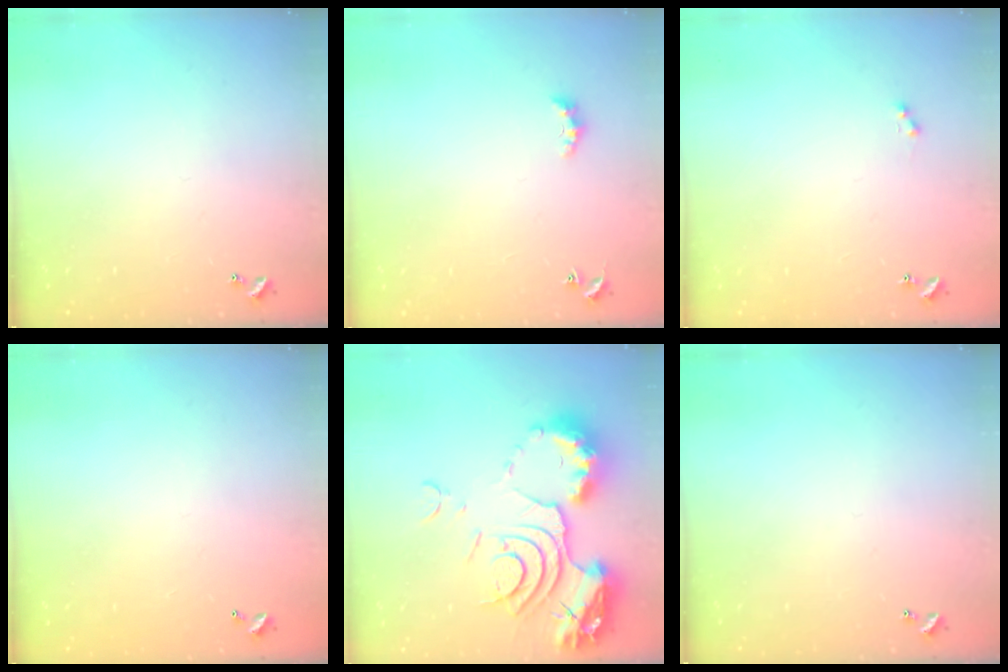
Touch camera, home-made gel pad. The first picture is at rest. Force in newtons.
{"total": 2.7, "press": 2.7, "slide": 0.6}
{"total": 1.0, "press": 0.9, "slide": 0.5}
{"total": 2.8, "press": 2.8, "slide": 0.1}
{"total": 19.4, "press": 19.2, "slide": 2.3}
{"total": 0.0}